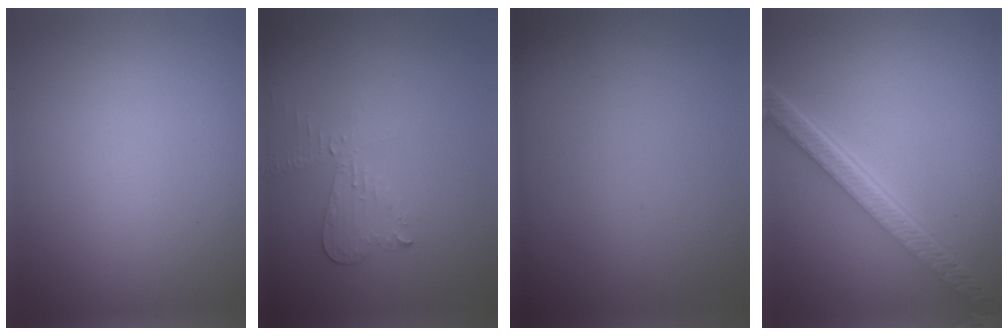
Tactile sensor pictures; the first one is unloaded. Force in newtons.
{"total": 2.1, "press": 2.1, "slide": 0.1}
{"total": 0.0}
{"total": 5.4, "press": 4.0, "slide": 3.6}